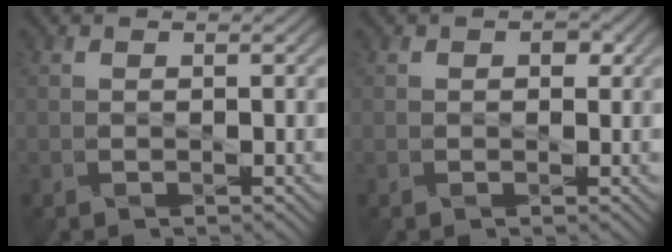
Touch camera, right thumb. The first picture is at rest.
{"total": 1.1, "force": [0.2, 0.8, 0.7], "torque": [-0.006, -0.003, 0.001]}